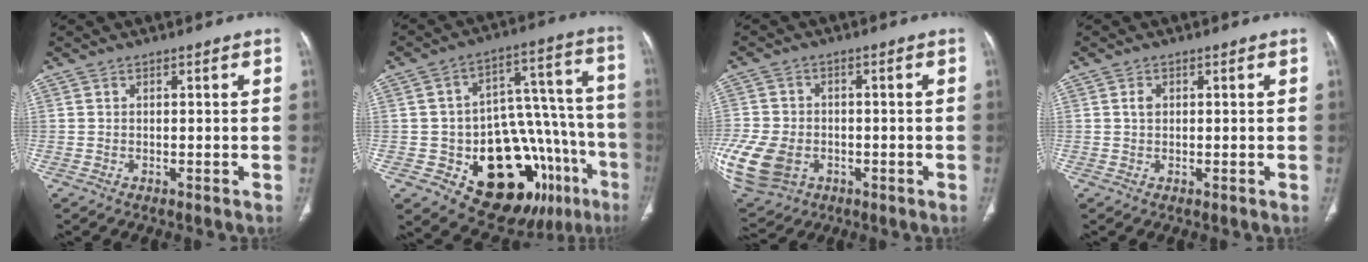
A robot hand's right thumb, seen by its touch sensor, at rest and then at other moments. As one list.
[{"total": 25.0, "force": [-10.5, 13.3, 18.4], "torque": [-0.180, 0.080, -0.132]}, {"total": 17.6, "force": [-5.1, 13.2, 10.5], "torque": [-0.268, -0.002, -0.076]}, {"total": 1.4, "force": [0.3, 1.0, 0.9], "torque": [-0.016, 0.003, 0.005]}]